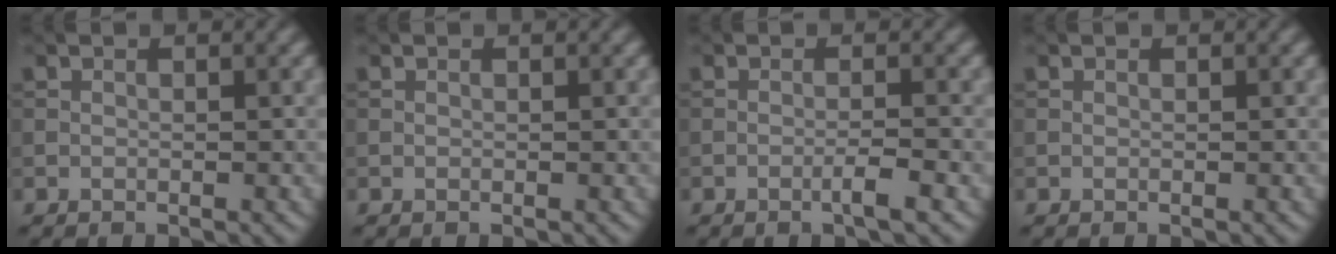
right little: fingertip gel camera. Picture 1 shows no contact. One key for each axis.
{"total": 0.0}
{"total": 1.9, "fx": -0.9, "fy": 0.2, "fz": 1.6, "tx": -0.022, "ty": 0.007, "tz": -0.021}
{"total": 0.0}